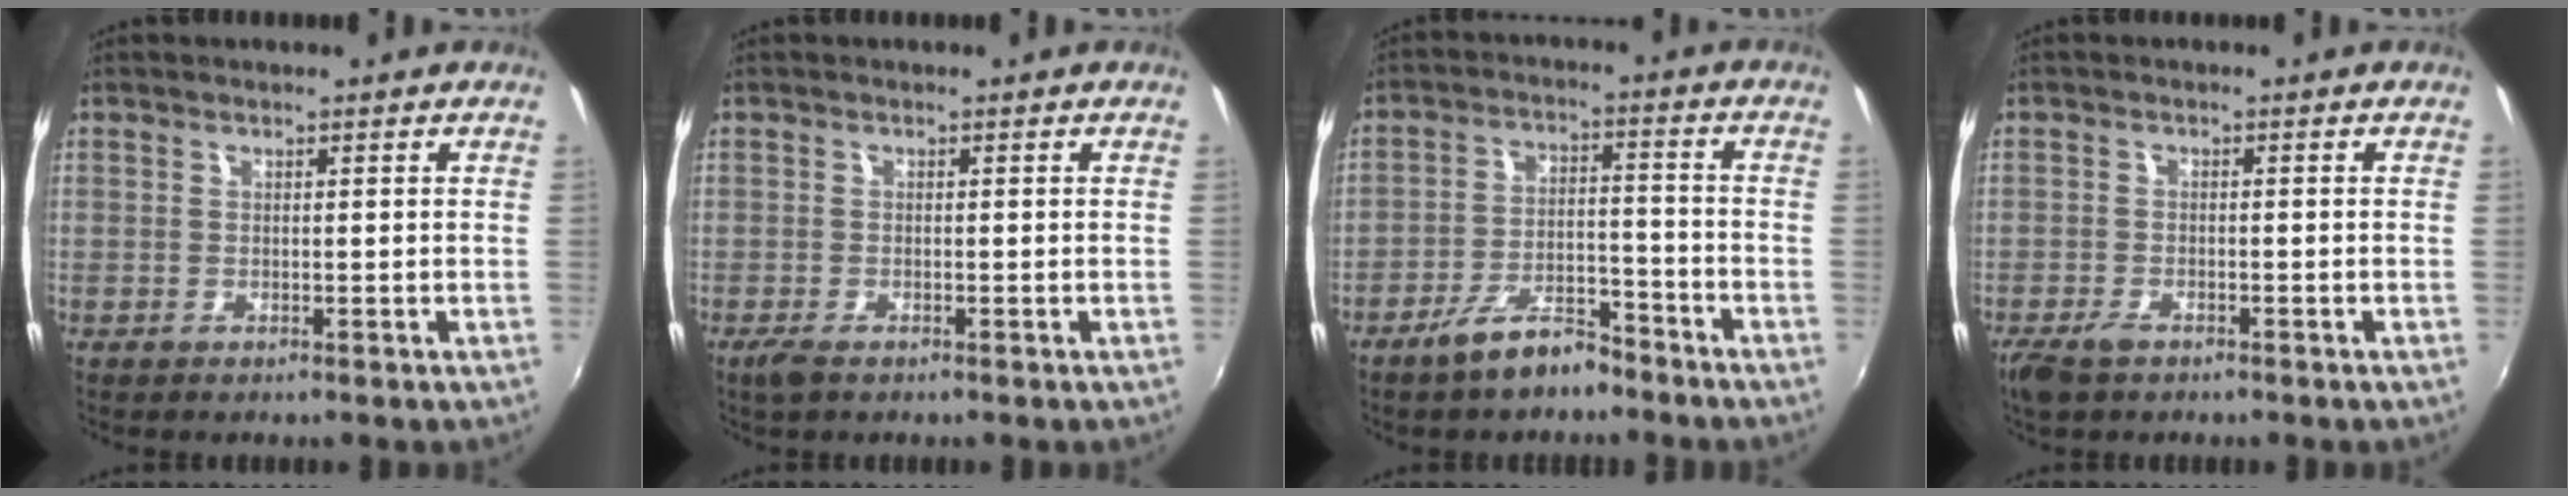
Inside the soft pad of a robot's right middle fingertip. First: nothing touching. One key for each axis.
{"total": 2.2, "fx": -1.5, "fy": 0.8, "fz": 1.5, "tx": -0.030, "ty": -0.009, "tz": -0.027}
{"total": 8.1, "fx": -6.5, "fy": 2.6, "fz": 4.1, "tx": -0.083, "ty": 0.010, "tz": -0.105}
{"total": 3.8, "fx": -2.8, "fy": 1.7, "fz": 2.1, "tx": -0.055, "ty": -0.011, "tz": -0.053}